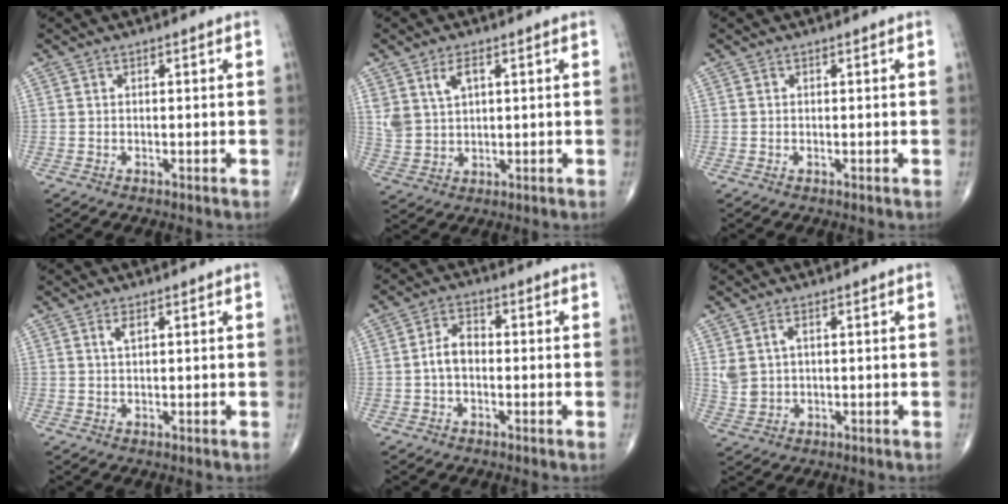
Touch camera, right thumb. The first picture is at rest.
{"total": 5.8, "force": [2.6, 3.3, 3.9], "torque": [-0.072, -0.010, 0.060]}
{"total": 0.0}
{"total": 1.5, "force": [0.7, 0.5, 1.2], "torque": [-0.024, 0.000, 0.015]}
{"total": 4.3, "force": [-0.7, 2.7, 3.3], "torque": [-0.054, 0.019, -0.020]}
{"total": 4.2, "force": [1.3, 2.6, 3.0], "torque": [-0.067, -0.002, 0.034]}